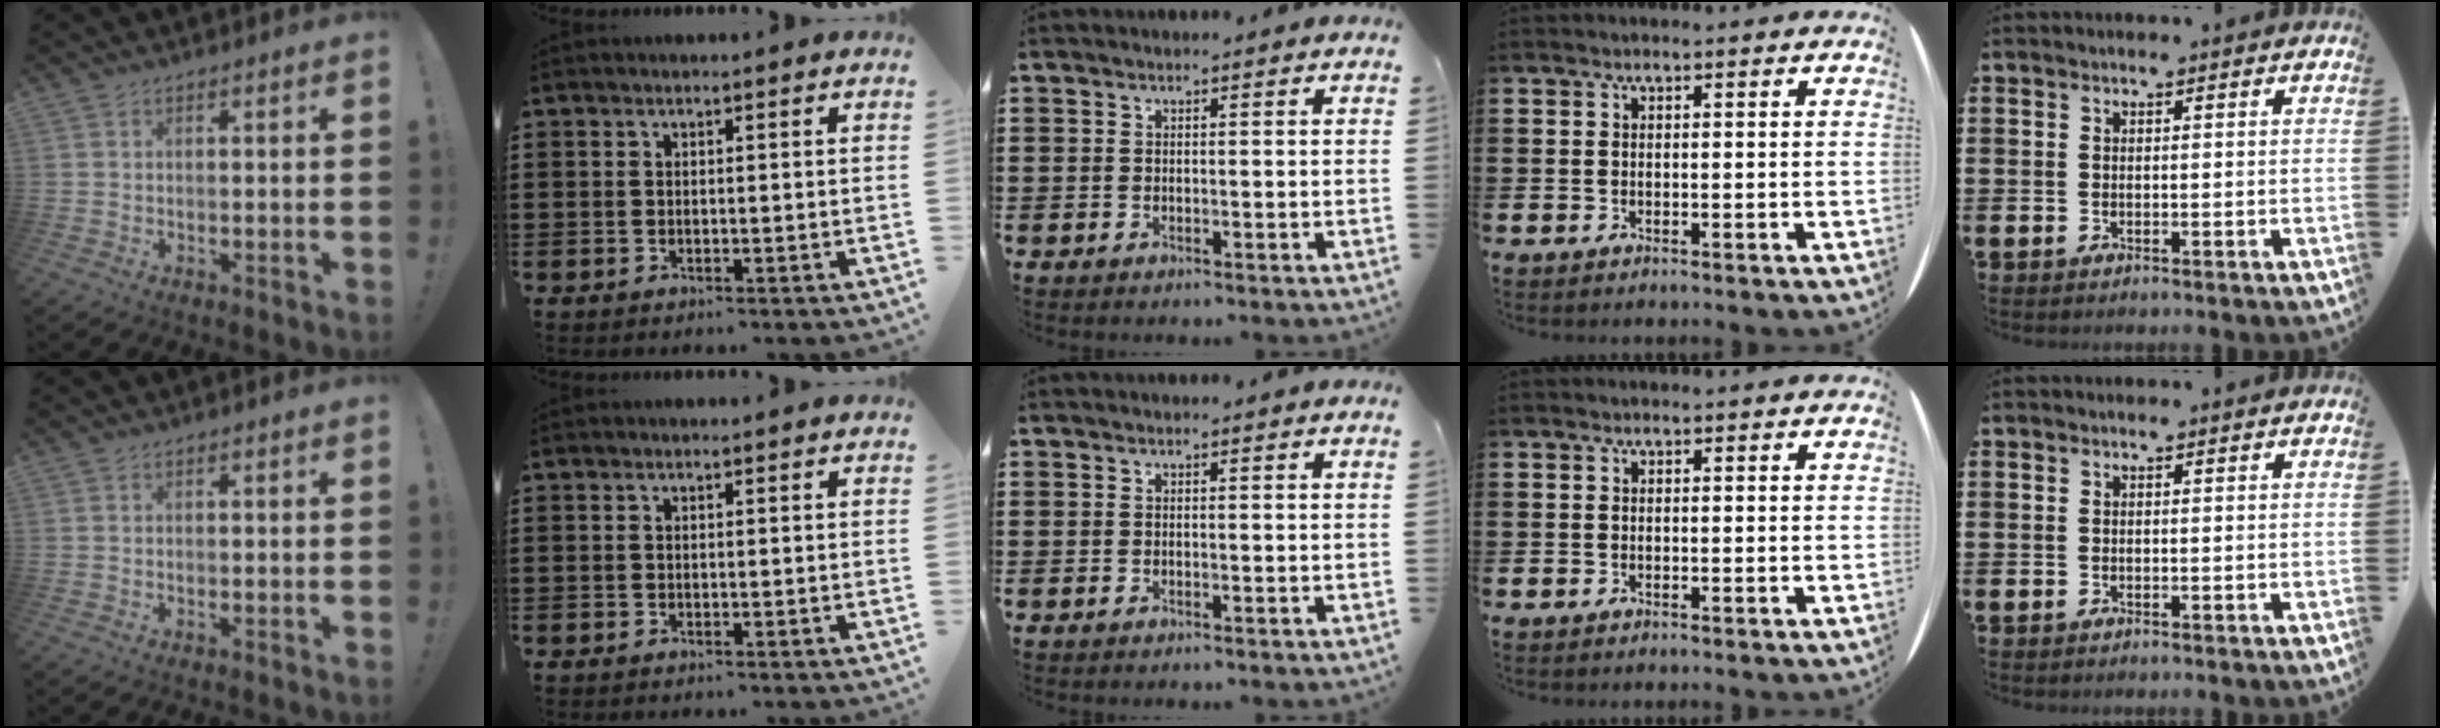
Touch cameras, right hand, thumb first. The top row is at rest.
{}